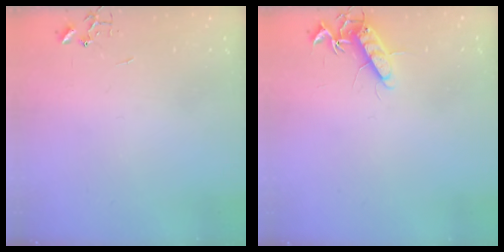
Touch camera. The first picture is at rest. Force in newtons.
{"total": 11.1, "press": 11.1, "slide": 0.3}